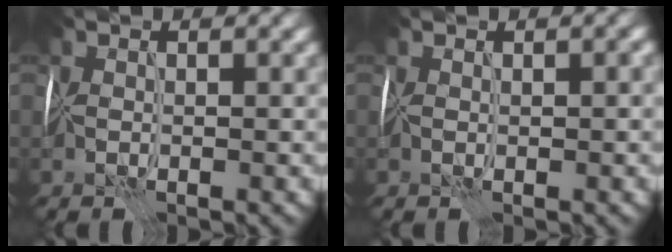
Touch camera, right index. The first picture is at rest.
{"total": 0.7, "force": [0.1, 0.5, 0.5], "torque": [-0.009, 0.002, 0.003]}